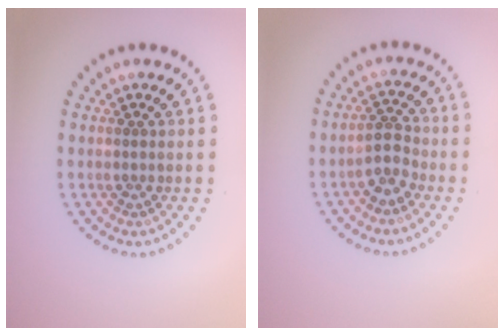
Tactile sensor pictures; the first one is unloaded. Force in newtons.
{"total": 2.3, "press": 2.1, "slide": 0.8}